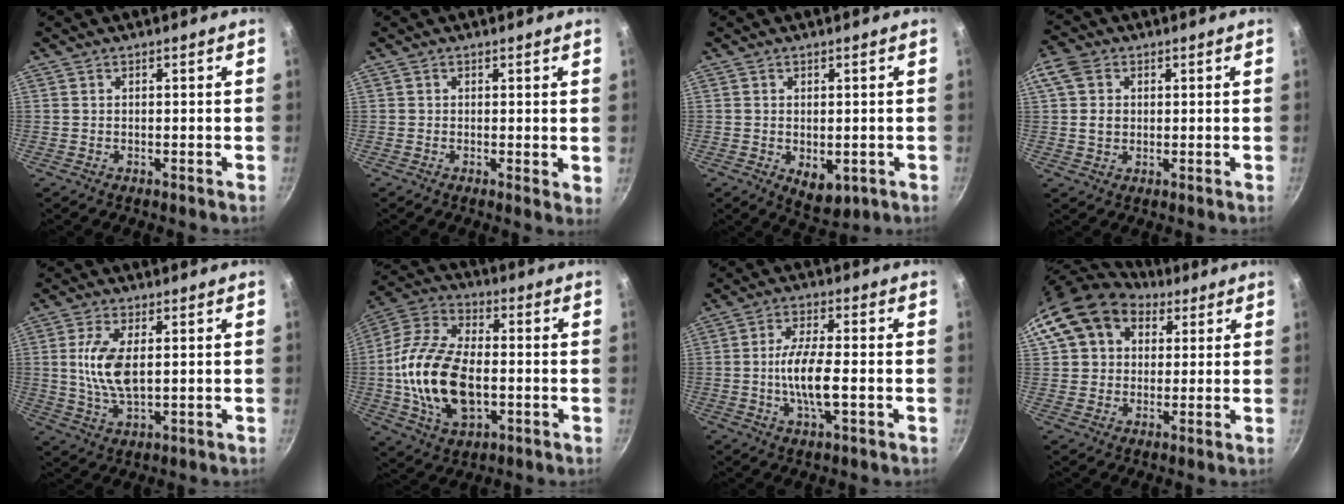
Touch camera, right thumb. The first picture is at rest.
{"total": 2.0, "force": [0.4, 0.9, 1.8], "torque": [-0.023, -0.003, 0.004]}
{"total": 5.8, "force": [-1.1, 3.6, 4.3], "torque": [-0.054, -0.010, -0.006]}
{"total": 6.2, "force": [1.1, 5.0, 3.6], "torque": [-0.058, 0.000, 0.011]}
{"total": 9.1, "force": [1.3, 4.3, 7.9], "torque": [-0.155, -0.004, 0.027]}
{"total": 20.2, "force": [-2.0, 11.7, 16.3], "torque": [-0.306, 0.025, -0.043]}
{"total": 9.0, "force": [-1.3, 2.7, 8.5], "torque": [-0.166, 0.011, -0.032]}
{"total": 13.0, "force": [6.8, 9.4, 5.9], "torque": [-0.079, -0.002, 0.111]}